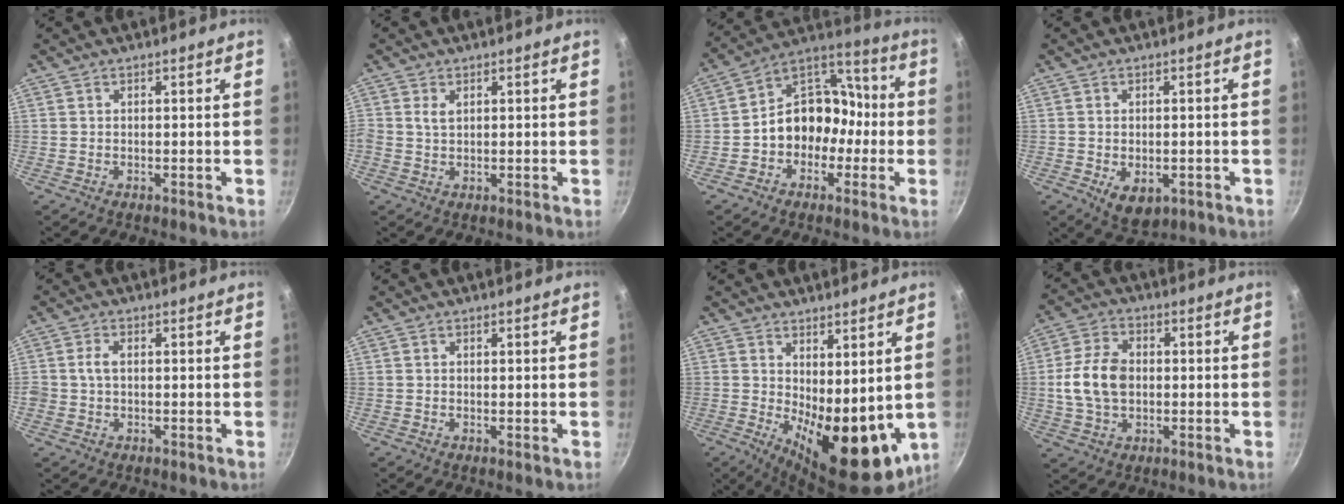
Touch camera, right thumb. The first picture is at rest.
{"total": 2.0, "force": [0.7, 1.3, 1.3], "torque": [-0.025, -0.001, 0.012]}
{"total": 13.7, "force": [-2.7, 11.1, 7.5], "torque": [-0.056, 0.065, -0.058]}
{"total": 6.2, "force": [-1.6, 4.0, 4.4], "torque": [-0.055, -0.005, -0.013]}
{"total": 2.7, "force": [0.0, 1.8, 1.9], "torque": [-0.033, 0.009, -0.001]}
{"total": 0.0}
{"total": 15.2, "force": [0.8, 7.0, 13.5], "torque": [-0.150, -0.031, 0.032]}
{"total": 10.3, "force": [0.0, 7.2, 7.3], "torque": [-0.128, 0.018, -0.006]}